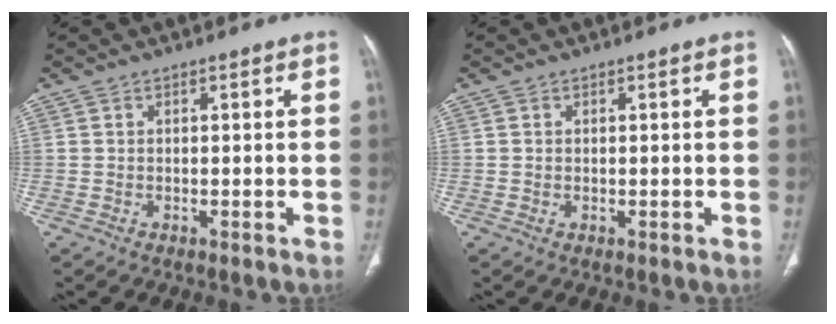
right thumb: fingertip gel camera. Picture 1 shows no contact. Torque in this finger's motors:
{"motor_torque": [-0.13, 0.08, -0.64, 0.27, 0.04]}